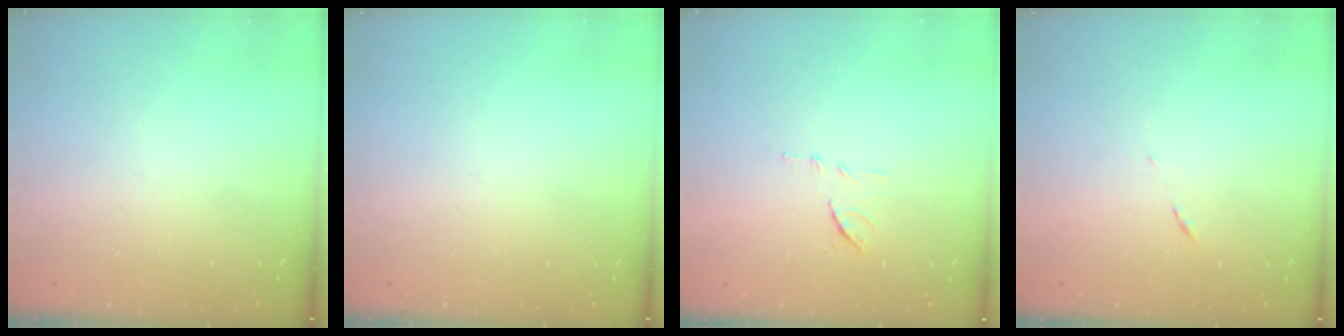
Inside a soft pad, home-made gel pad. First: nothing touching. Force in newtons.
{"total": 0.0}
{"total": 8.2, "press": 8.2, "slide": 0.6}
{"total": 5.6, "press": 5.6, "slide": 0.4}